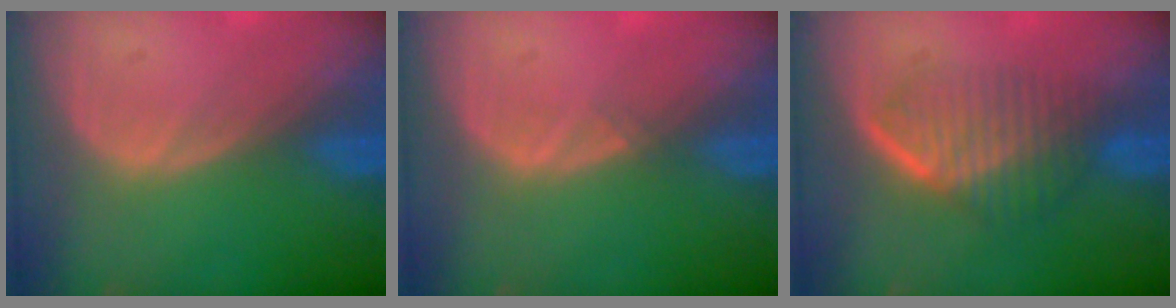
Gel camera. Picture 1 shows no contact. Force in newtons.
{"total": 0.7, "press": 0.5, "slide": 0.4}
{"total": 6.9, "press": 6.0, "slide": 3.4}